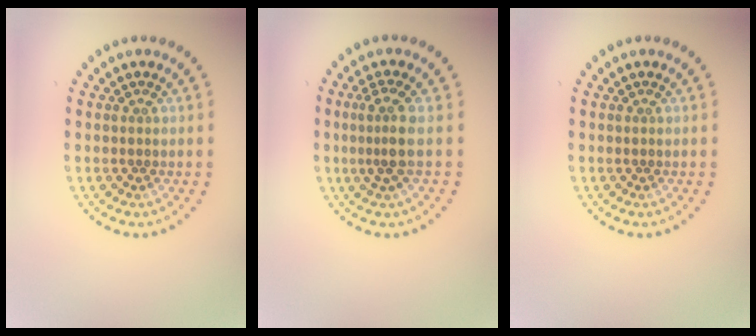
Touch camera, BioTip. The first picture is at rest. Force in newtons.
{"total": 2.6, "press": 1.9, "slide": 1.7}
{"total": 0.0}